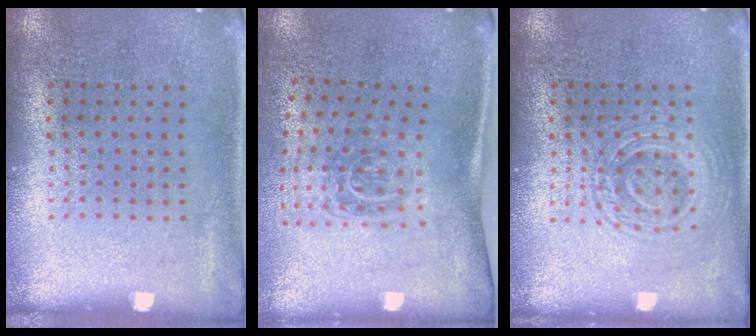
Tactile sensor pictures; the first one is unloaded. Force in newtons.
{"total": 1.9, "press": 1.2, "slide": 1.5}
{"total": 1.8, "press": 1.7, "slide": 0.4}